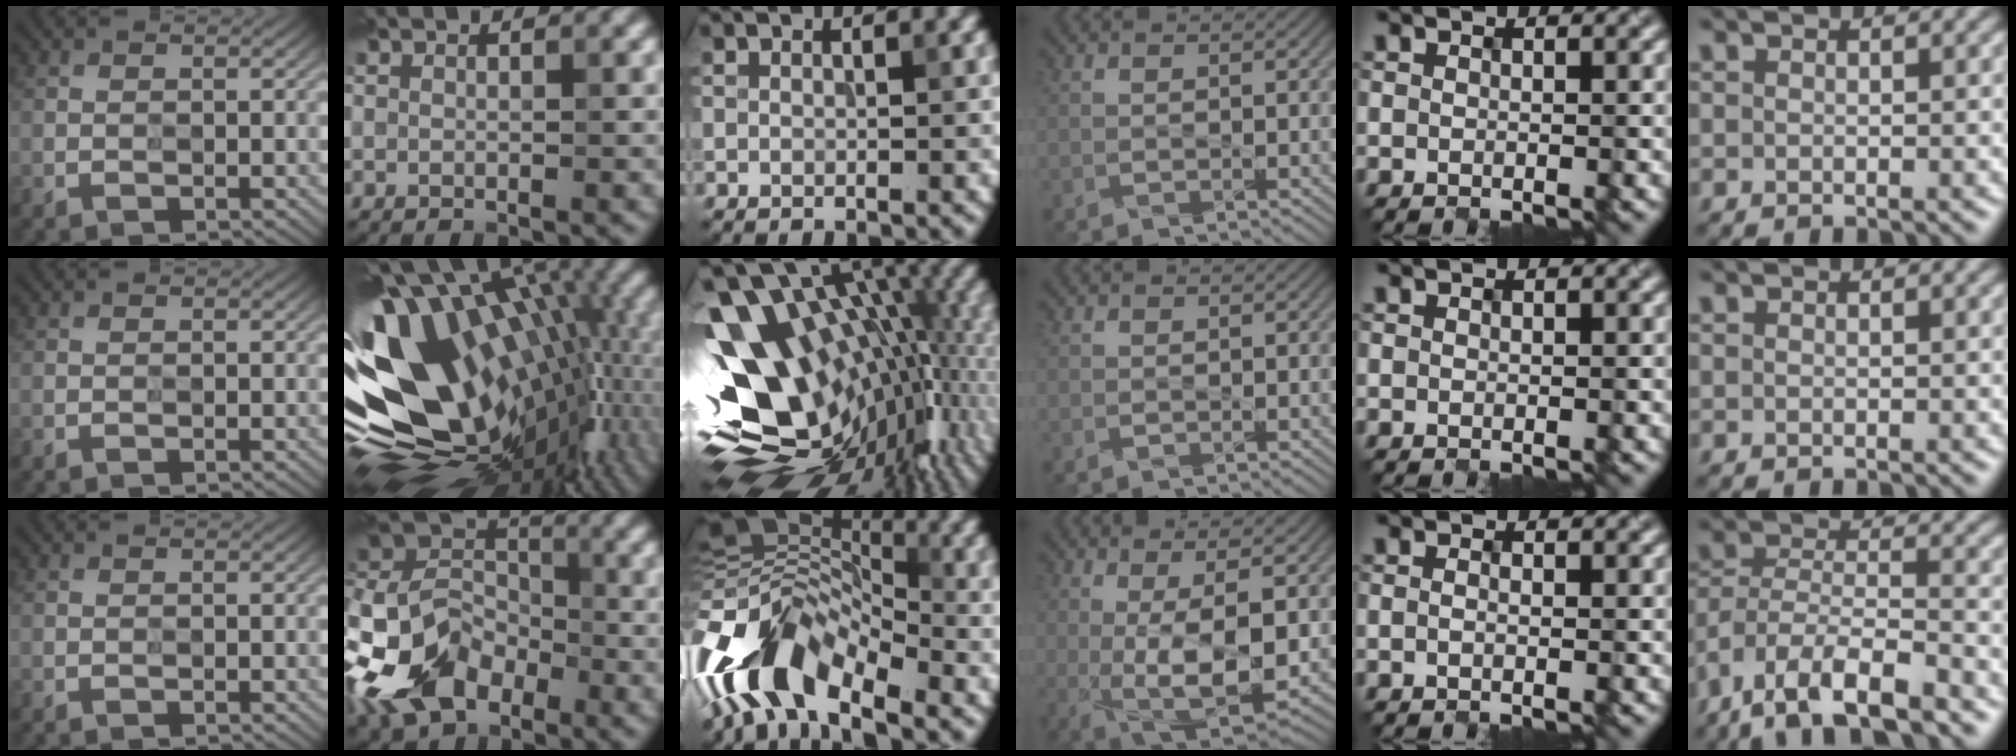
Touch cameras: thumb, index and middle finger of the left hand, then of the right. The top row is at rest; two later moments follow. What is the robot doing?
{"motion": "wipe", "object": "whiteboard"}